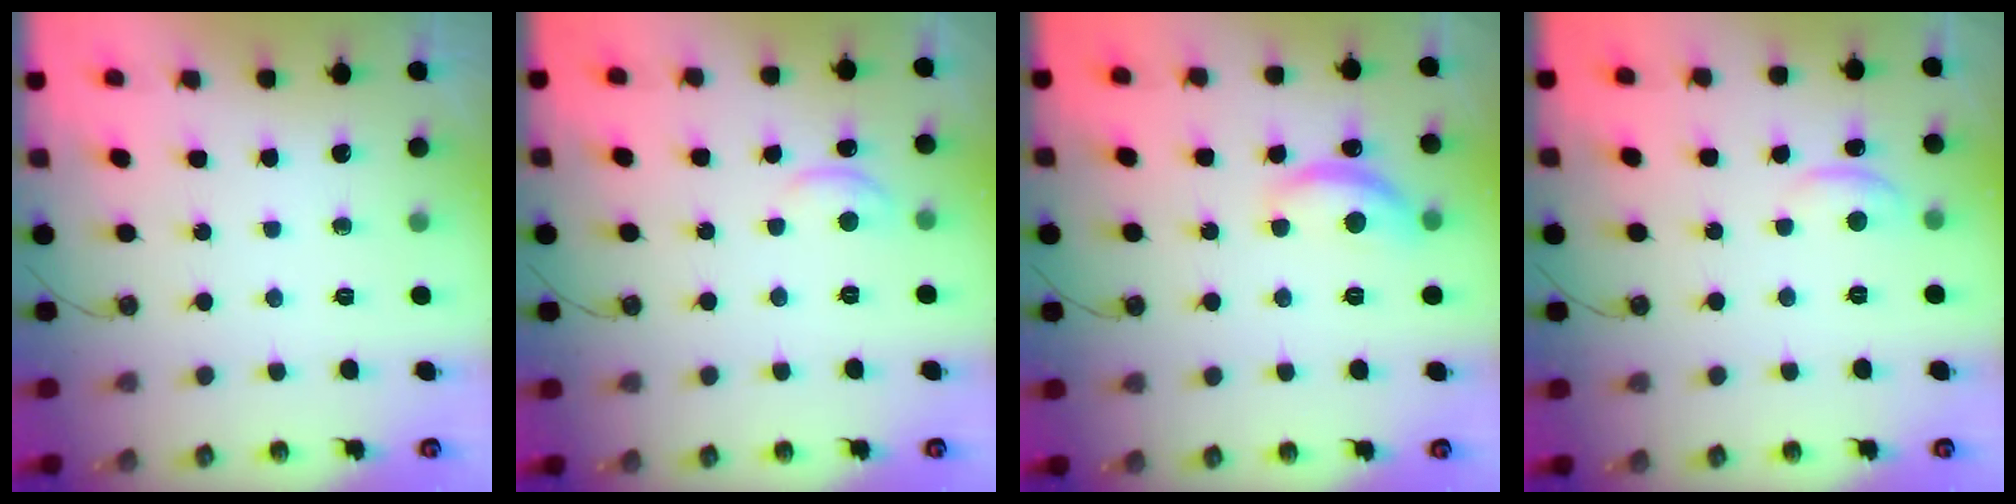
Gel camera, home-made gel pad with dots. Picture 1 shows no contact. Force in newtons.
{"total": 1.0, "press": 0.9, "slide": 0.4}
{"total": 7.4, "press": 7.4, "slide": 0.6}
{"total": 0.6, "press": 0.1, "slide": 0.6}